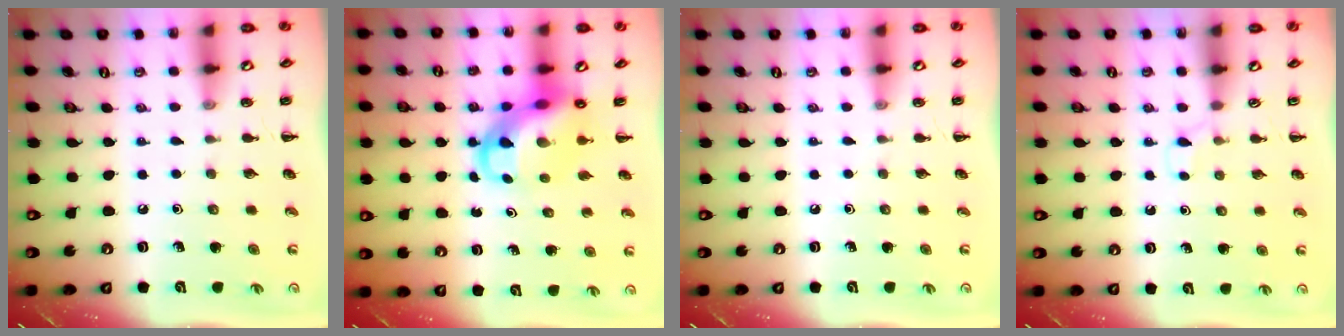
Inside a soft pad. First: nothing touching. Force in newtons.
{"total": 8.6, "press": 8.3, "slide": 2.3}
{"total": 0.0}
{"total": 2.3, "press": 2.2, "slide": 0.8}